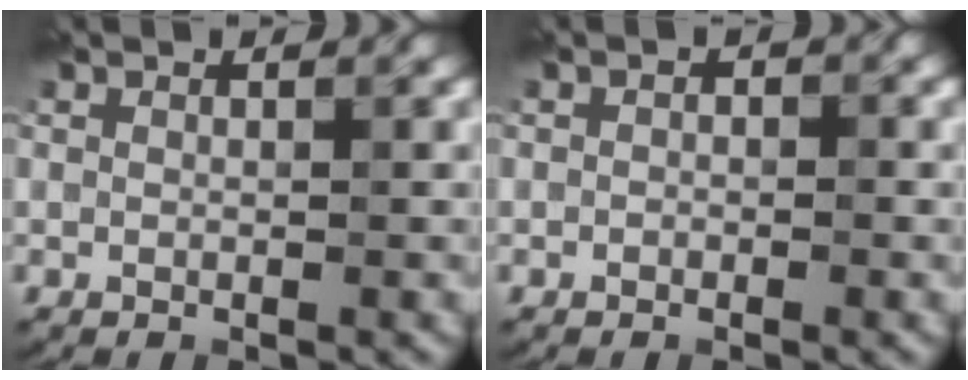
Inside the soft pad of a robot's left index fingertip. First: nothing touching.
{"total": 0.7, "force": [-0.7, 0.3, -0.2], "torque": [0.002, -0.006, -0.006]}